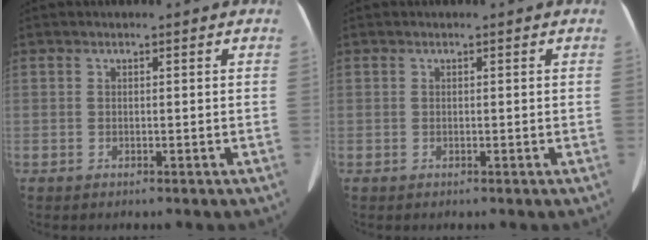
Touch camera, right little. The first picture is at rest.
{"total": 0.0}